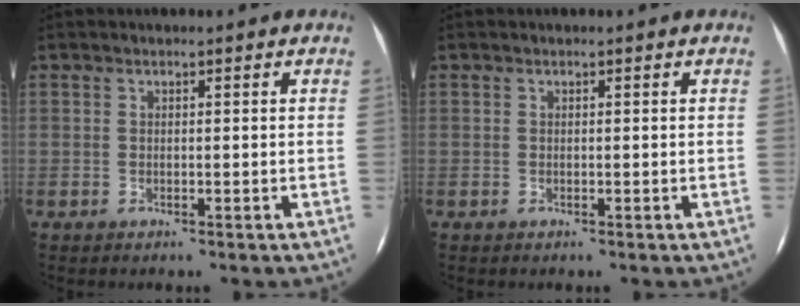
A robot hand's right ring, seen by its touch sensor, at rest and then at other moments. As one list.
[{"total": 0.0}]